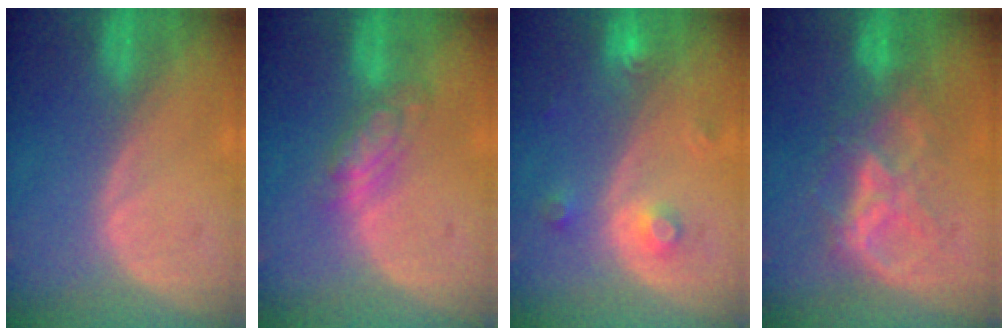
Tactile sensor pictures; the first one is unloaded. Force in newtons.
{"total": 5.4, "press": 4.6, "slide": 2.8}
{"total": 3.2, "press": 2.9, "slide": 1.1}
{"total": 6.4, "press": 6.4, "slide": 0.7}